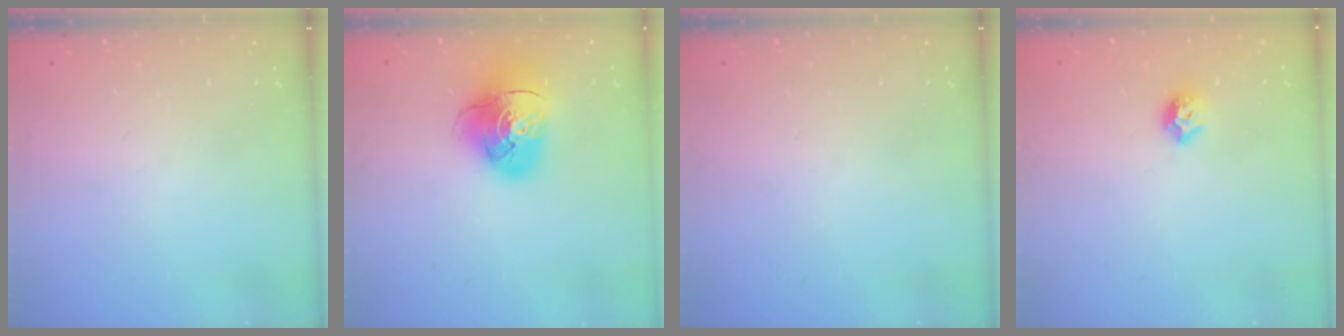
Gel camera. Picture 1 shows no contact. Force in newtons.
{"total": 12.8, "press": 12.6, "slide": 1.9}
{"total": 0.0}
{"total": 7.6, "press": 7.6, "slide": 0.7}